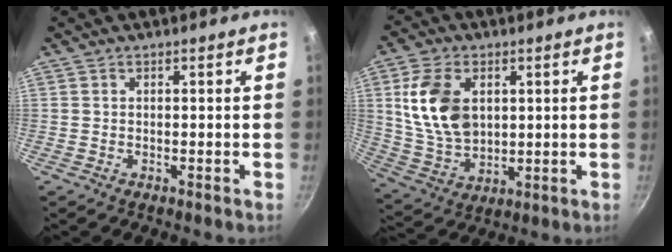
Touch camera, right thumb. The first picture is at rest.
{"total": 13.9, "force": [3.0, 9.4, 9.8], "torque": [-0.169, -0.017, 0.069]}